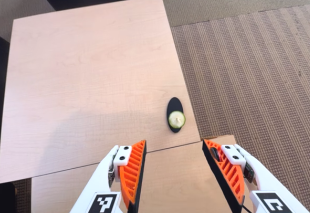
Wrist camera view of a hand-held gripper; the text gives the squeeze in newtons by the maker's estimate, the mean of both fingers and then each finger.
{"total": 0.7, "left": 1.2, "right": 0.2}